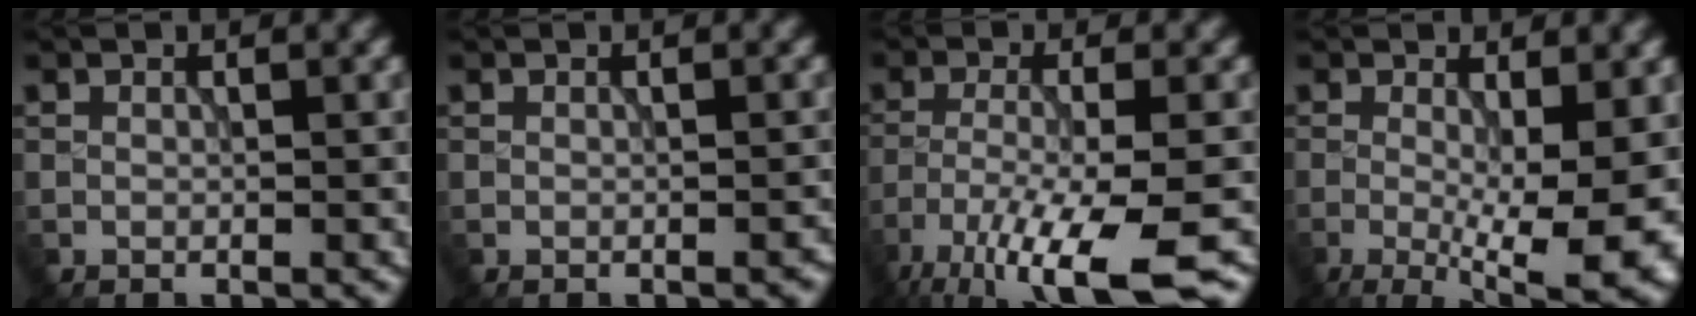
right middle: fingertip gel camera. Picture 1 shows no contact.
{"total": 0.7, "force": [-0.6, 0.1, 0.2], "torque": [-0.003, 0.001, -0.010]}
{"total": 10.0, "force": [-6.5, 2.1, 7.3], "torque": [-0.137, -0.016, -0.114]}
{"total": 10.0, "force": [-1.4, 3.2, 9.4], "torque": [-0.140, -0.019, -0.019]}